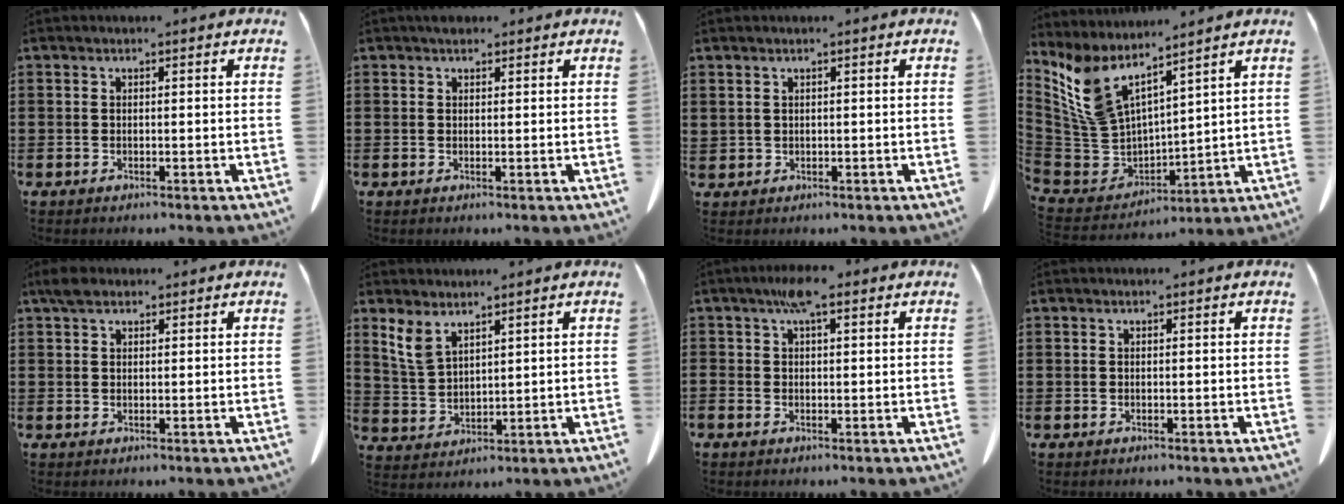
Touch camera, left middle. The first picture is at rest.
{"total": 1.2, "force": [0.9, 0.7, 0.3], "torque": [-0.001, -0.002, 0.018]}
{"total": 0.7, "force": [0.5, 0.5, 0.2], "torque": [-0.008, -0.001, 0.012]}
{"total": 9.2, "force": [6.8, 3.7, 4.9], "torque": [-0.141, -0.042, 0.125]}
{"total": 2.3, "force": [1.6, 1.1, 1.2], "torque": [-0.029, 0.007, 0.030]}
{"total": 5.1, "force": [3.6, 2.2, 2.8], "torque": [-0.068, -0.003, 0.069]}
{"total": 4.0, "force": [1.1, 1.5, 3.5], "torque": [-0.066, 0.006, 0.016]}
{"total": 0.0}